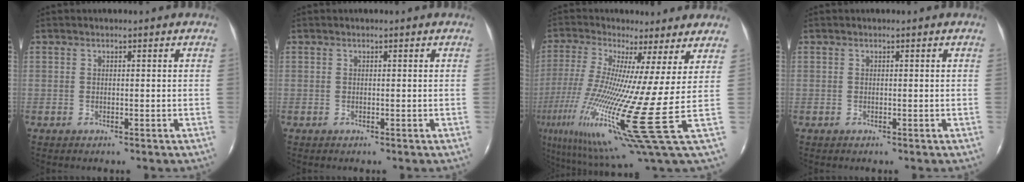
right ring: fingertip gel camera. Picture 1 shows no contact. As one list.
[{"total": 0.0}, {"total": 22.1, "force": [-3.0, 0.8, 21.8], "torque": [-0.402, -0.071, -0.062]}, {"total": 0.0}]